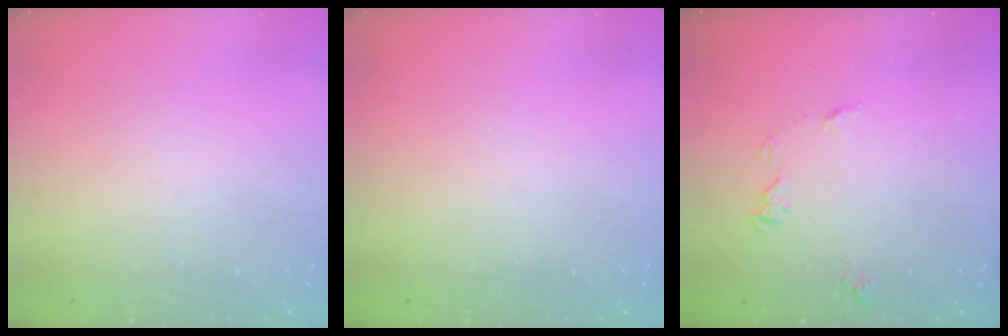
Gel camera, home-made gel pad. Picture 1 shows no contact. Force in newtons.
{"total": 0.0}
{"total": 5.7, "press": 5.7, "slide": 0.6}